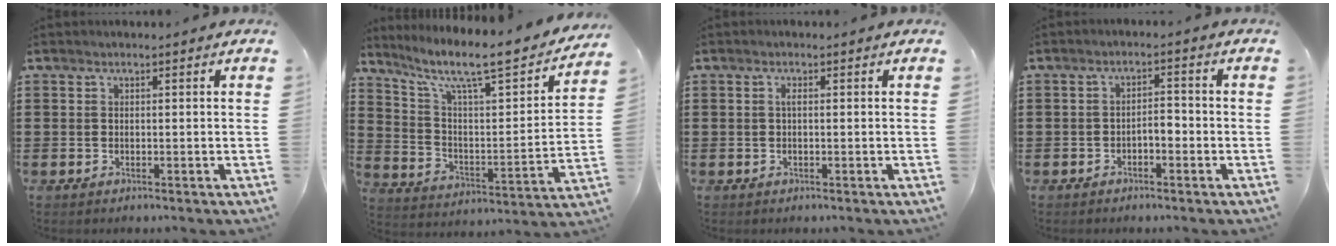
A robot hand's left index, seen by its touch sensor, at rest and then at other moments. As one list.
[{"total": 9.1, "force": [7.0, 1.4, 5.6], "torque": [-0.121, -0.054, 0.108]}, {"total": 0.9, "force": [0.1, 0.2, 0.9], "torque": [-0.017, 0.001, 0.001]}, {"total": 2.5, "force": [-1.4, 1.0, 1.8], "torque": [-0.036, 0.007, -0.030]}]